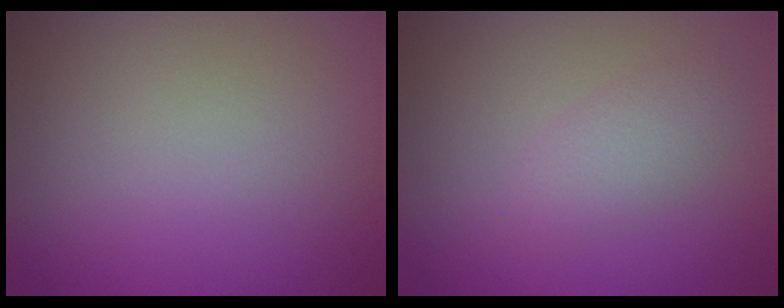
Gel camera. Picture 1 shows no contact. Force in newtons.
{"total": 2.2, "press": 2.2, "slide": 0.0}